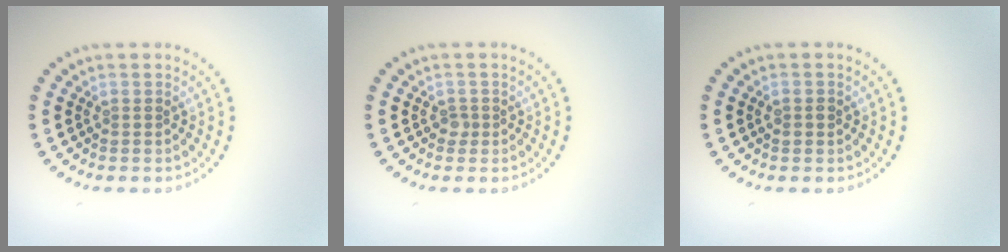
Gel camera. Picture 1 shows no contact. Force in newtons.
{"total": 0.7, "press": 0.6, "slide": 0.5}
{"total": 0.8, "press": 0.8, "slide": 0.1}